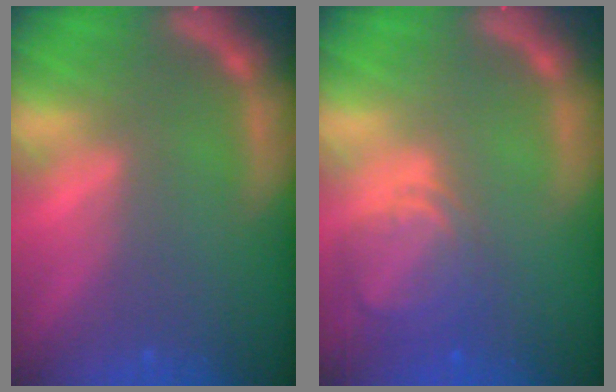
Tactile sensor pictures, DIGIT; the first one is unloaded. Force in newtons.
{"total": 5.0}